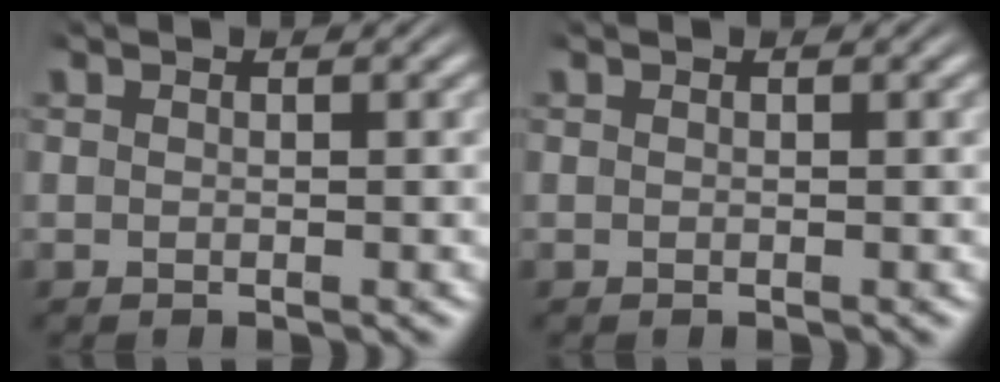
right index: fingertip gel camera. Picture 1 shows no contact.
{"total": 0.0}